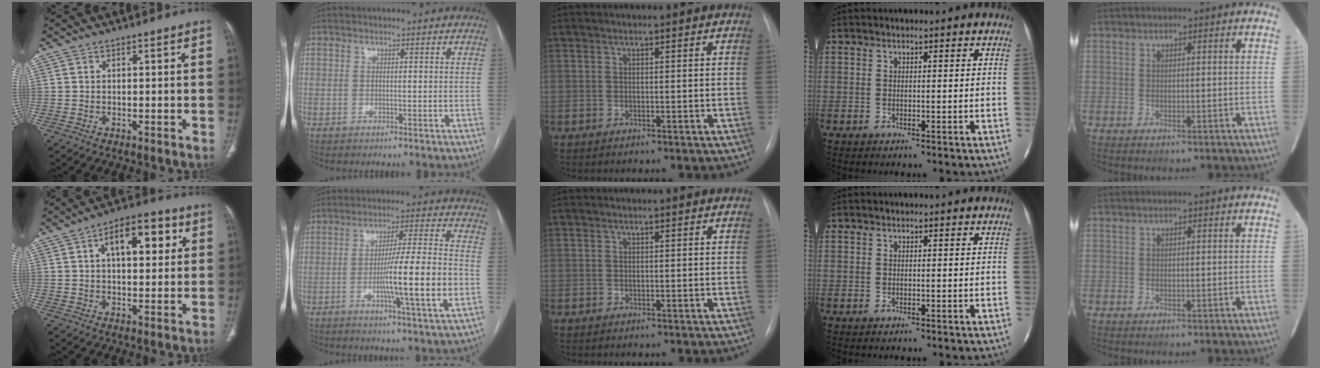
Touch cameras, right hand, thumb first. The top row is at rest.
{"thumb": {"total": 11.7, "force": [3.7, 5.7, 9.5], "torque": [-0.116, 0.014, 0.051]}, "index": {"total": 13.3, "force": [-3.2, -0.5, 12.9], "torque": [-0.216, -0.006, -0.056]}}